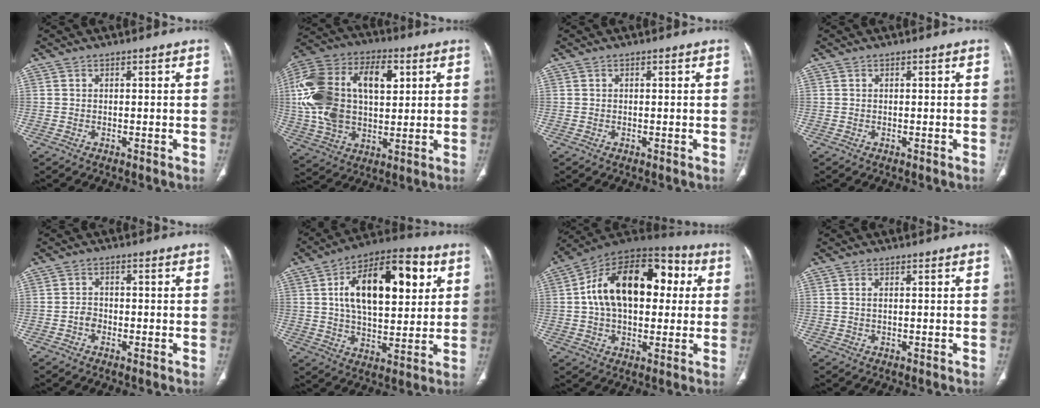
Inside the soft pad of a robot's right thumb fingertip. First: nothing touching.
{"total": 24.9, "force": [4.8, 15.0, 19.2], "torque": [-0.381, 0.015, 0.084]}
{"total": 0.0}
{"total": 0.0}
{"total": 1.9, "force": [-0.9, 1.3, 1.1], "torque": [-0.013, 0.006, -0.023]}
{"total": 21.3, "force": [6.0, 10.6, 17.5], "torque": [-0.249, 0.006, 0.089]}
{"total": 22.8, "force": [3.5, 13.9, 17.8], "torque": [-0.262, 0.034, 0.046]}
{"total": 0.9, "force": [0.2, 0.4, 0.7], "torque": [-0.020, 0.004, 0.006]}